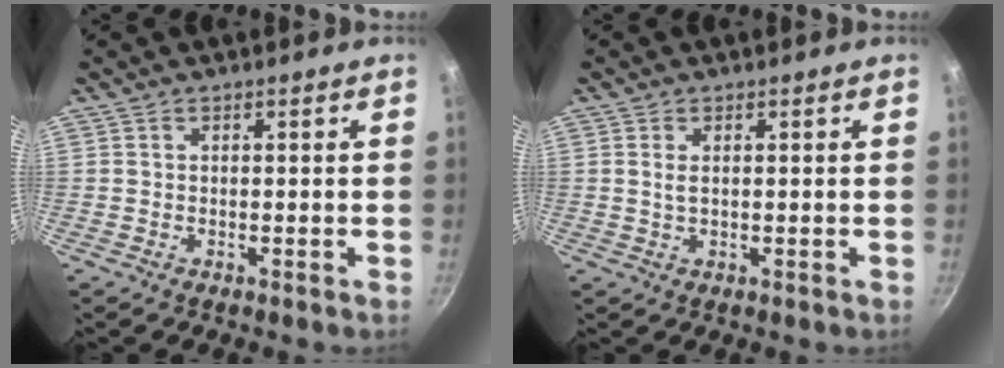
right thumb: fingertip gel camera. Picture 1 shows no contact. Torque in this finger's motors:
{"motor_torque": [-0.12, 0.08, -0.39, 0.18, -0.08]}